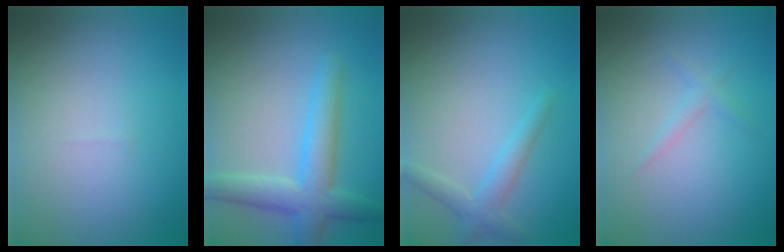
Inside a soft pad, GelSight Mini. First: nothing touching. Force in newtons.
{"total": 4.7, "press": 4.7, "slide": 0.3}
{"total": 2.1, "press": 2.1, "slide": 0.1}
{"total": 1.0, "press": 1.0, "slide": 0.0}